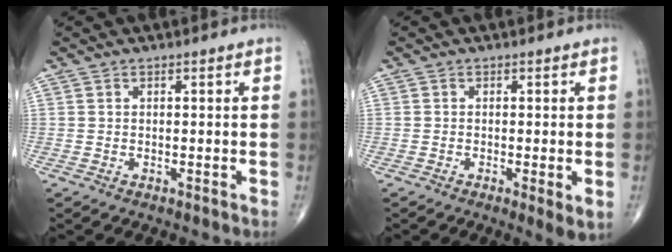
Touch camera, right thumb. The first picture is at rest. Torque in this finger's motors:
{"motor_torque": [-0.35, 0.45, -0.17, -0.13, -0.10]}